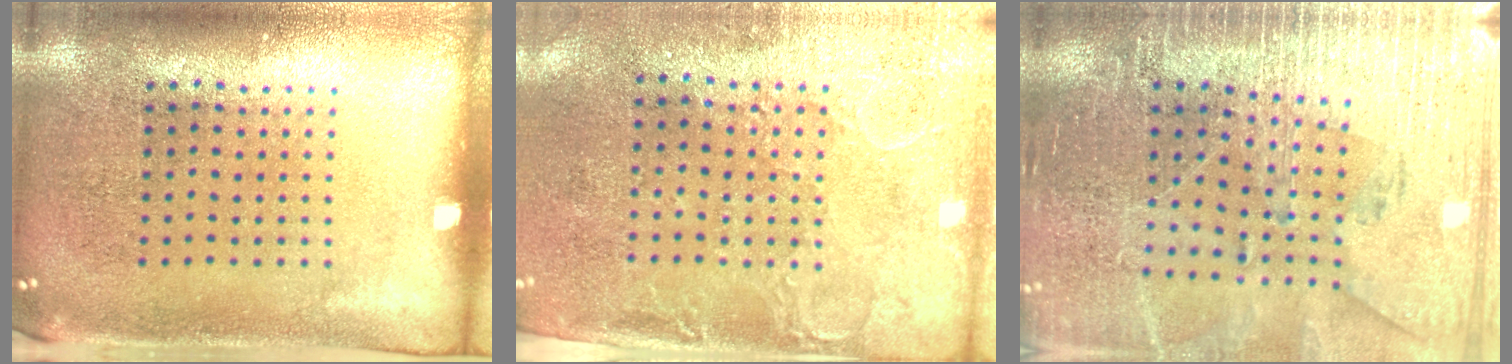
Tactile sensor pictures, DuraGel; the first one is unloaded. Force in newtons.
{"total": 3.0, "press": 2.3, "slide": 1.9}
{"total": 3.2, "press": 3.2, "slide": 0.3}